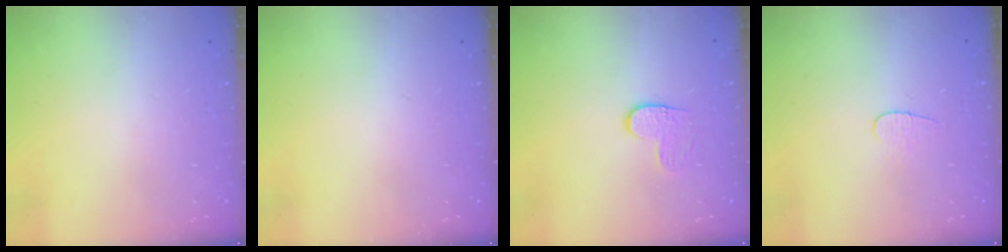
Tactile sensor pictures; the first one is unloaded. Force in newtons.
{"total": 0.0}
{"total": 3.3, "press": 3.3, "slide": 0.4}
{"total": 4.8, "press": 4.8, "slide": 0.5}